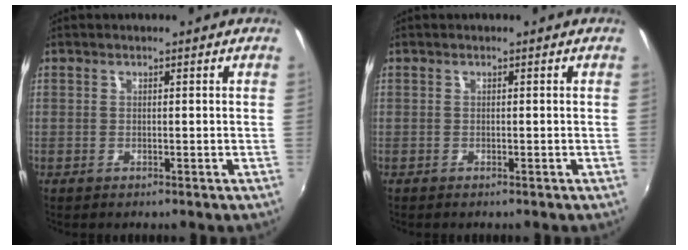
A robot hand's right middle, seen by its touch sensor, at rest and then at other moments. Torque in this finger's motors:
{"motor_torque": [0.00, -0.01, 0.01, 0.00]}